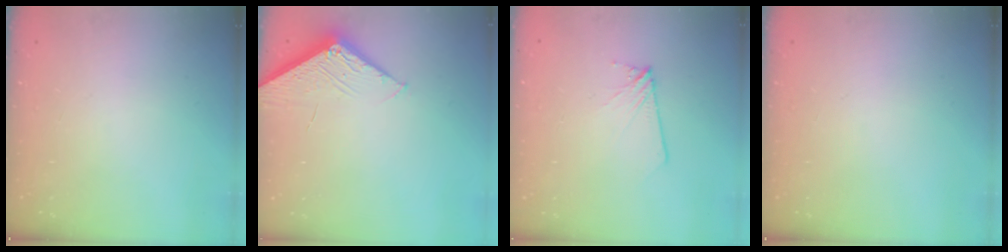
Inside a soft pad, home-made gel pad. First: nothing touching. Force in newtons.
{"total": 4.3, "press": 4.2, "slide": 0.4}
{"total": 3.0, "press": 3.0, "slide": 0.3}
{"total": 0.0}